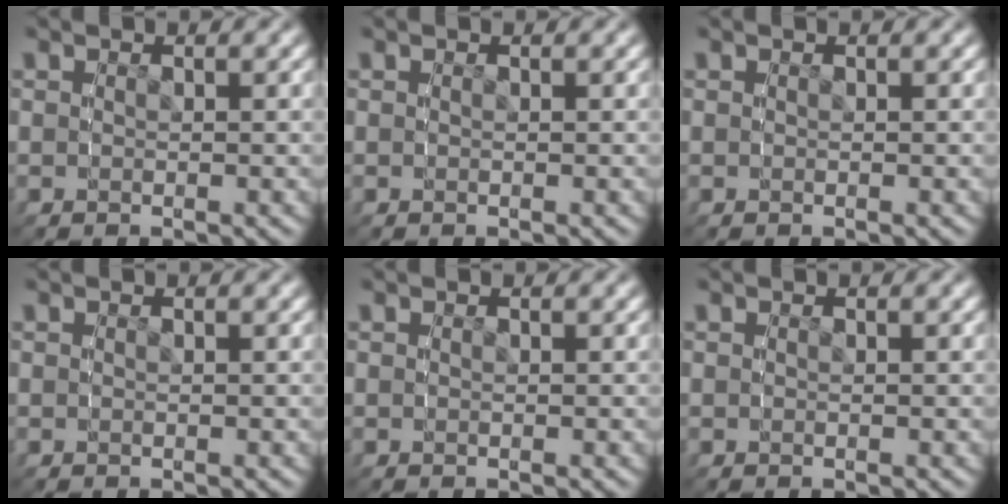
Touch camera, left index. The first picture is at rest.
{"total": 0.0}
{"total": 0.0}
{"total": 0.0}
{"total": 0.0}
{"total": 0.0}